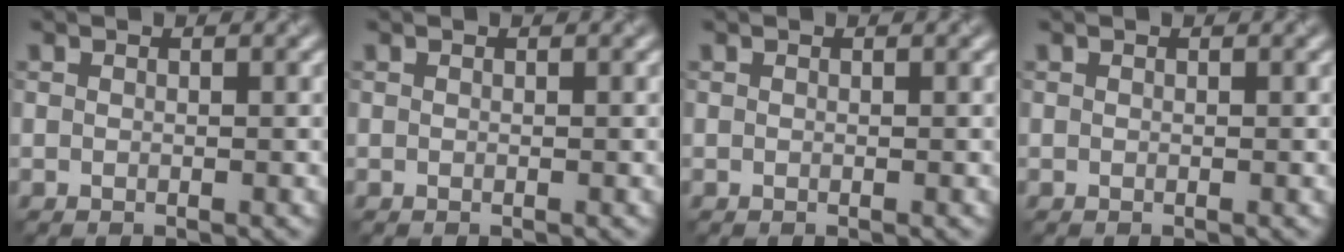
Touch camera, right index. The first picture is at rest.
{"total": 0.0}
{"total": 0.0}
{"total": 0.0}